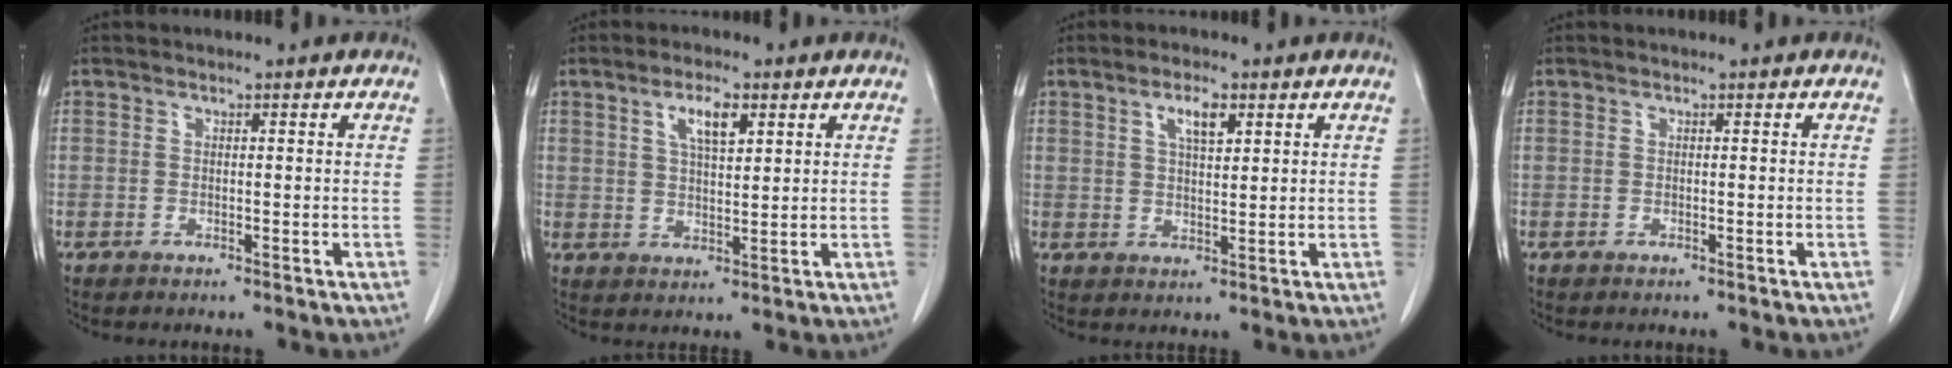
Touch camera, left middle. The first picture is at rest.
{"total": 5.0, "force": [2.5, 1.4, 4.1], "torque": [-0.080, 0.001, 0.046]}
{"total": 3.9, "force": [2.0, 1.1, 3.2], "torque": [-0.060, 0.000, 0.036]}
{"total": 0.0}